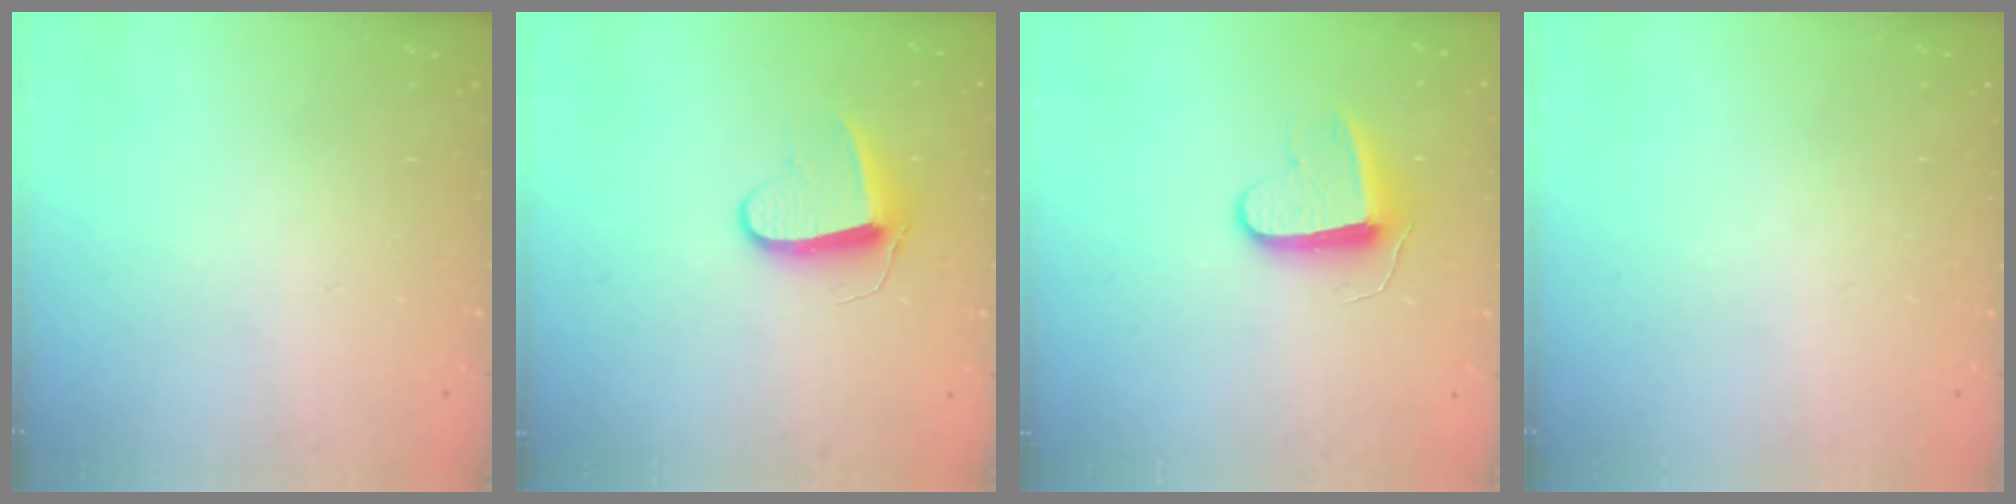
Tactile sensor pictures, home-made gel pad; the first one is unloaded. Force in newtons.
{"total": 9.4, "press": 9.4, "slide": 0.7}
{"total": 9.1, "press": 9.1, "slide": 0.7}
{"total": 0.0}